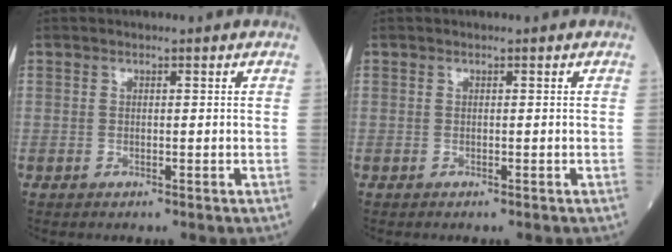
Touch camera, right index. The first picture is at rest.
{"total": 0.0}